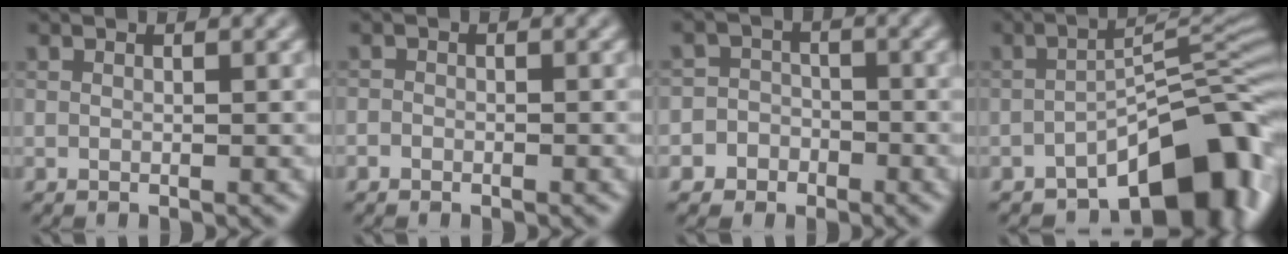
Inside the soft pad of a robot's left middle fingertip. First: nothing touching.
{"total": 0.6, "force": [-0.5, 0.4, 0.1], "torque": [0.002, -0.003, -0.008]}
{"total": 4.8, "force": [-2.5, 4.2, 0.0], "torque": [0.033, -0.001, -0.061]}
{"total": 10.3, "force": [-6.1, 4.2, 7.2], "torque": [-0.077, 0.009, -0.104]}